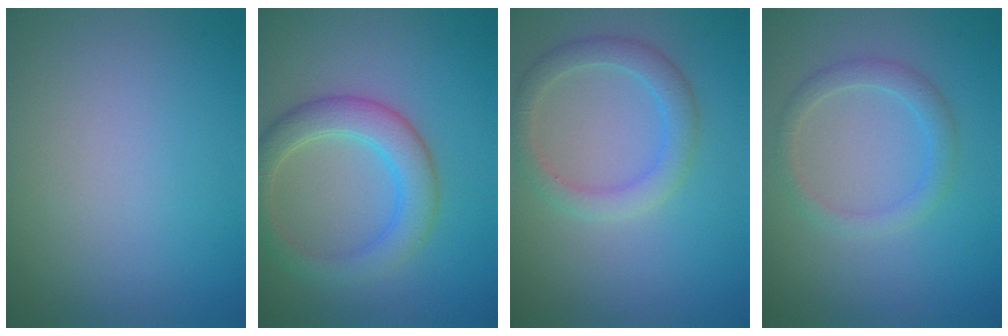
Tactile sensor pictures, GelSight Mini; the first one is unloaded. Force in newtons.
{"total": 4.4, "press": 4.4, "slide": 0.2}
{"total": 2.8, "press": 2.8, "slide": 0.2}
{"total": 2.0, "press": 2.0, "slide": 0.3}